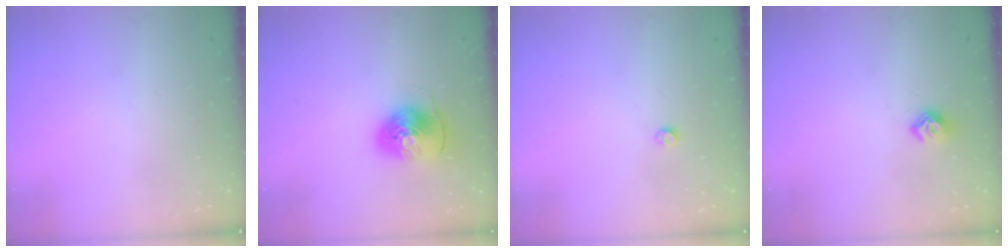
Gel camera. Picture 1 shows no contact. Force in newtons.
{"total": 8.1, "press": 8.1, "slide": 0.6}
{"total": 2.9, "press": 2.8, "slide": 0.5}
{"total": 7.7, "press": 7.7, "slide": 0.7}